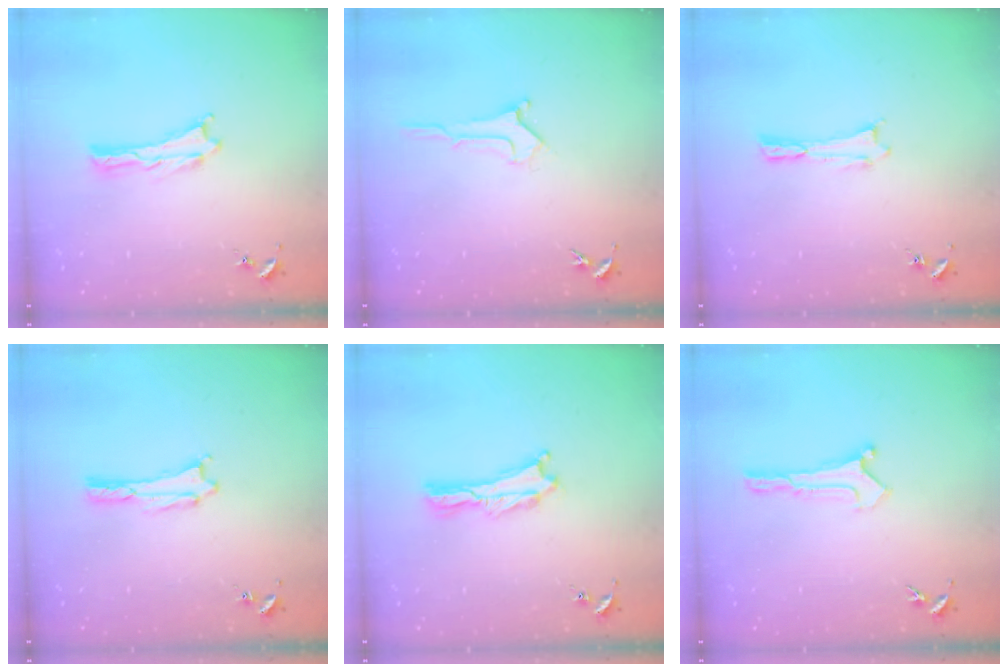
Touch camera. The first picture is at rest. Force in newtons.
{"total": 1.0, "press": 1.0, "slide": 0.0}
{"total": 0.0}
{"total": 1.1, "press": 1.1, "slide": 0.1}
{"total": 0.7, "press": 0.7, "slide": 0.2}
{"total": 0.0}